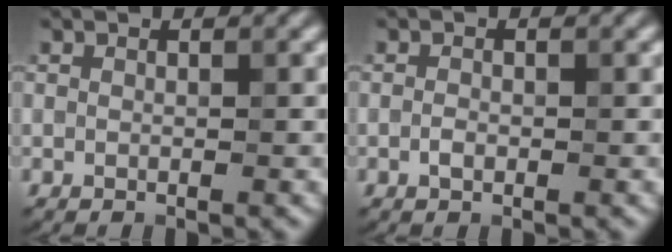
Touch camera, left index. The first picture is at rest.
{"total": 0.9, "force": [-0.3, 0.5, 0.6], "torque": [-0.013, 0.001, -0.008]}